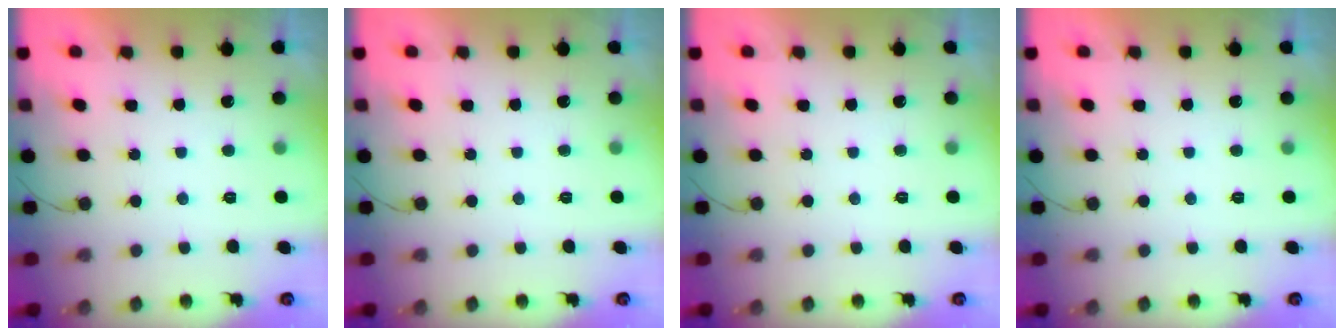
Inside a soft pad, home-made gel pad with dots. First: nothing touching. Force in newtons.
{"total": 0.0}
{"total": 0.0}
{"total": 0.0}